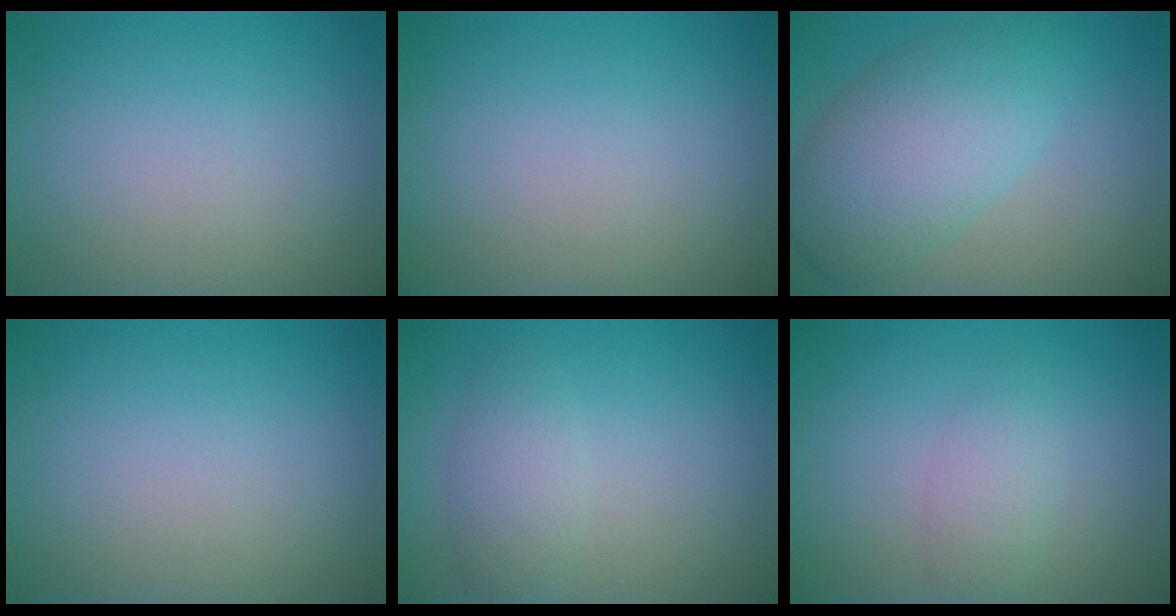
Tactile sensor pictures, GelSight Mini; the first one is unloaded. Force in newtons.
{"total": 0.0}
{"total": 7.2, "press": 7.2, "slide": 0.2}
{"total": 0.0}
{"total": 2.4, "press": 2.4, "slide": 0.1}
{"total": 2.1, "press": 2.1, "slide": 0.1}